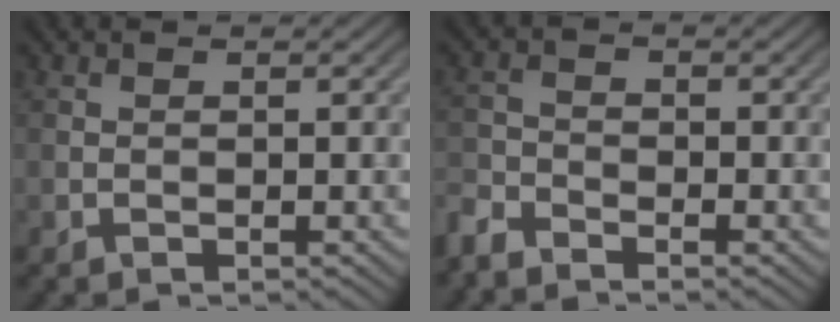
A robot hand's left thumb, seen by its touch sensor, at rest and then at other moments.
{"total": 3.2, "force": [-3.0, 0.7, 0.8], "torque": [-0.021, -0.008, -0.076]}